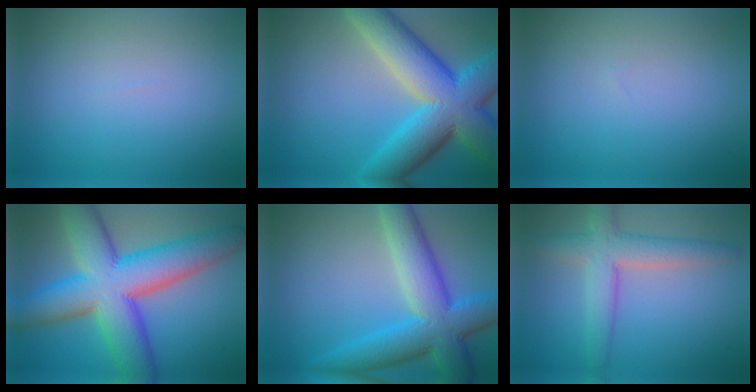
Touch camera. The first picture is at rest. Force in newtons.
{"total": 12.5, "press": 12.5, "slide": 0.6}
{"total": 0.0}
{"total": 13.5, "press": 13.5, "slide": 0.3}
{"total": 9.2, "press": 9.2, "slide": 0.4}
{"total": 5.1, "press": 5.1, "slide": 0.3}